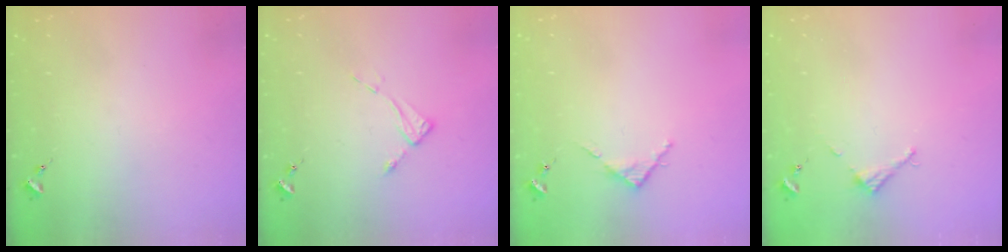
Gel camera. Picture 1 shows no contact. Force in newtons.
{"total": 5.4, "press": 5.3, "slide": 0.5}
{"total": 3.6, "press": 3.6, "slide": 0.3}
{"total": 2.7, "press": 2.7, "slide": 0.2}